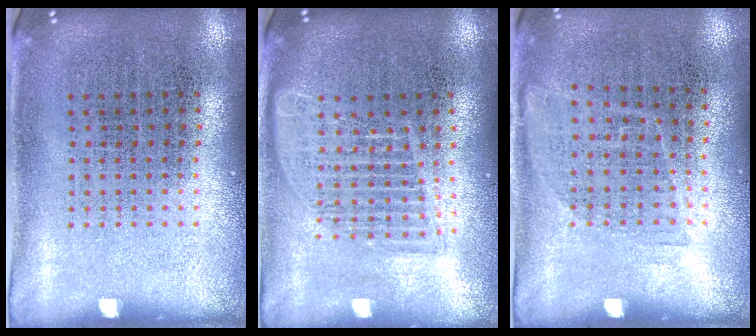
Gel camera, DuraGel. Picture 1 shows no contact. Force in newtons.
{"total": 1.6, "press": 1.4, "slide": 0.8}
{"total": 1.1, "press": 0.9, "slide": 0.6}